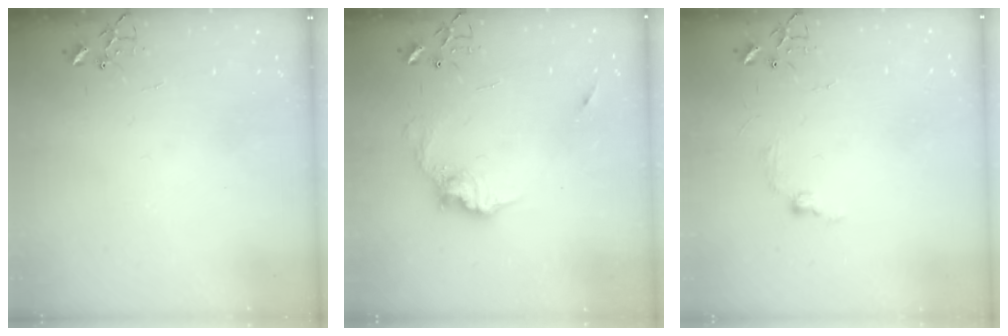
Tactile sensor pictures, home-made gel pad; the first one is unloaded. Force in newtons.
{"total": 11.5, "press": 11.5, "slide": 0.8}
{"total": 6.4, "press": 6.3, "slide": 0.9}